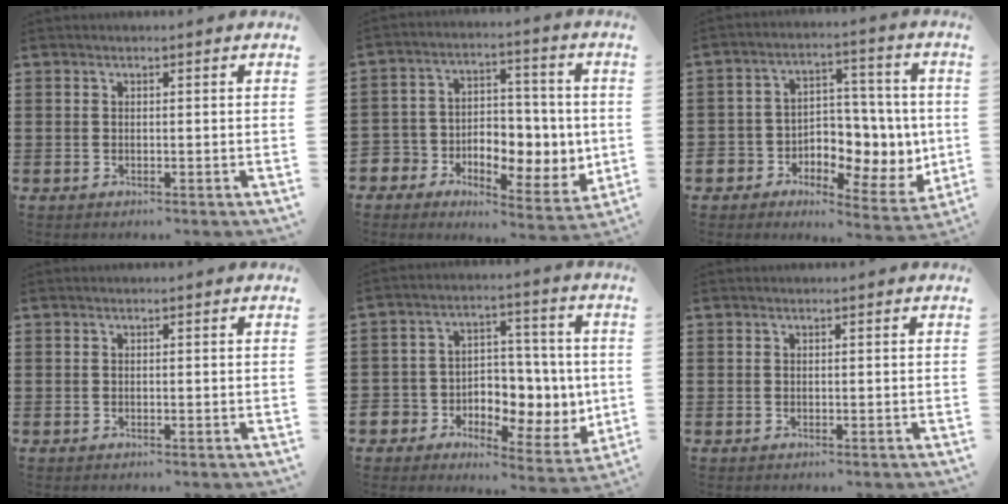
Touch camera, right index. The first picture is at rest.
{"total": 6.4, "force": [-0.3, 6.0, 2.2], "torque": [-0.056, -0.012, -0.003]}
{"total": 6.6, "force": [-0.1, 6.1, 2.5], "torque": [-0.055, -0.008, 0.002]}
{"total": 0.0}
{"total": 6.7, "force": [0.2, 6.3, 2.1], "torque": [-0.051, -0.013, 0.008]}
{"total": 0.0}